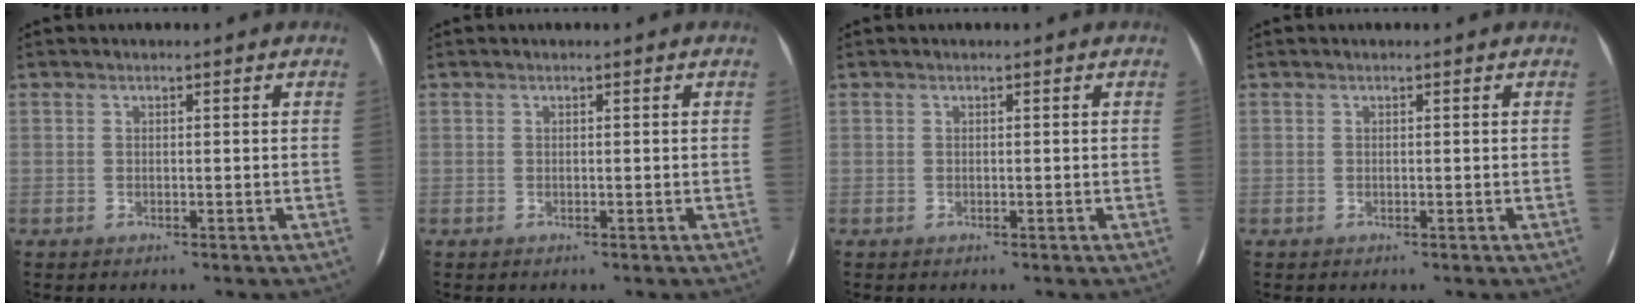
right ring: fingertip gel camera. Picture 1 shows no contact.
{"total": 0.0}
{"total": 0.0}
{"total": 0.0}